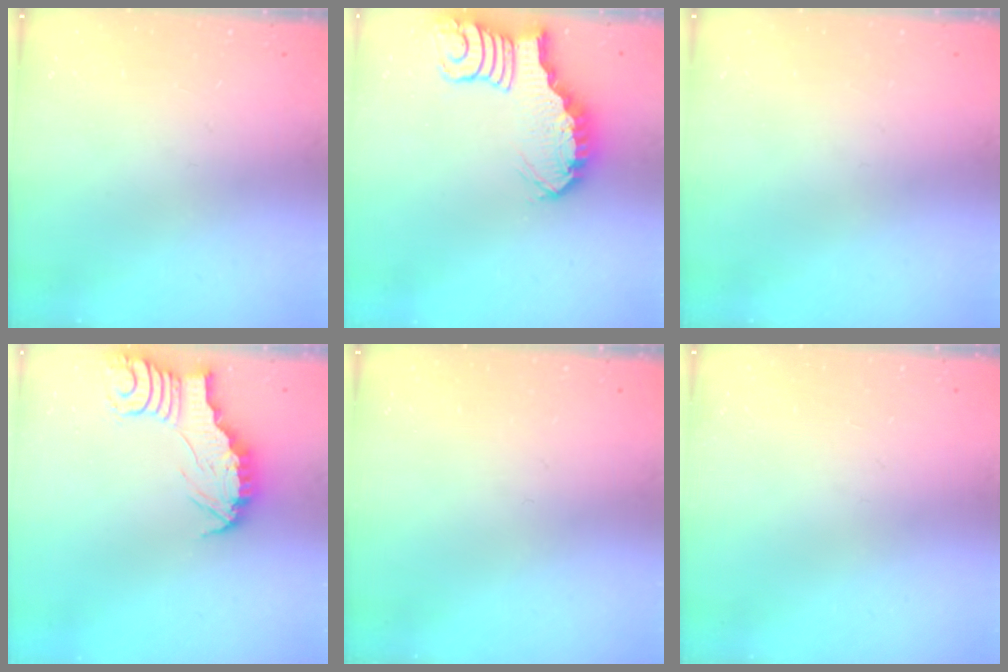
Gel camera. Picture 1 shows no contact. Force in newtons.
{"total": 2.8, "press": 2.8, "slide": 0.4}
{"total": 0.0}
{"total": 2.7, "press": 2.7, "slide": 0.2}
{"total": 0.0}
{"total": 0.0}